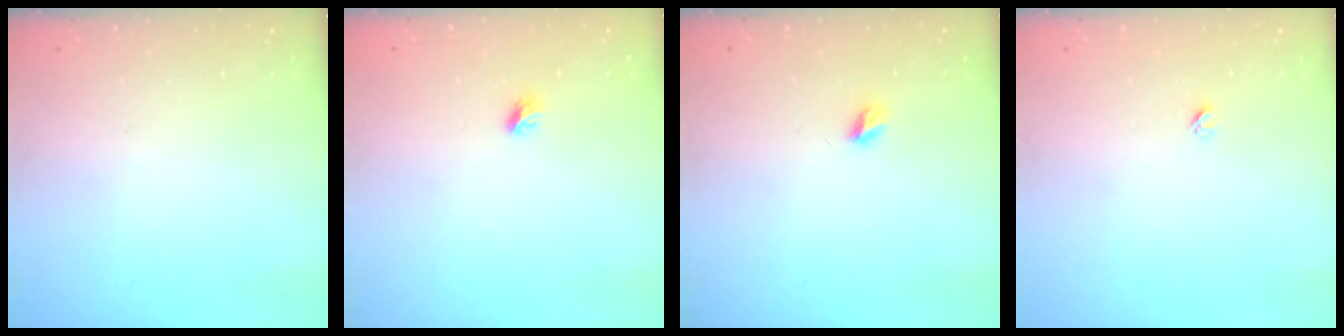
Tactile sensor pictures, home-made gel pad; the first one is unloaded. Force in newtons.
{"total": 4.2, "press": 4.1, "slide": 1.0}
{"total": 5.0, "press": 5.0, "slide": 0.4}
{"total": 1.9, "press": 1.9, "slide": 0.1}